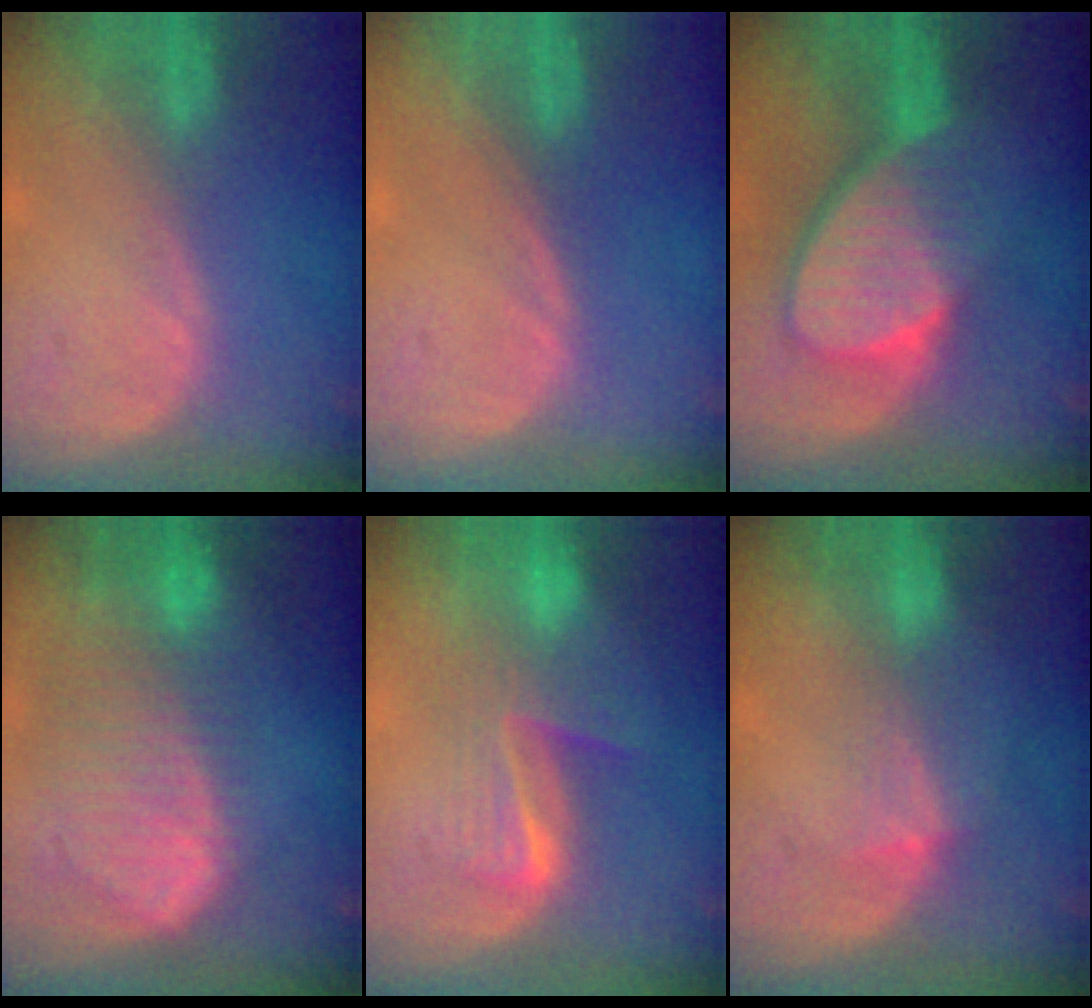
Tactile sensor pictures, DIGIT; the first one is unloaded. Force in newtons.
{"total": 0.0}
{"total": 9.2, "press": 8.2, "slide": 4.1}
{"total": 10.5, "press": 9.0, "slide": 5.3}
{"total": 6.5, "press": 6.3, "slide": 1.5}
{"total": 3.4, "press": 3.2, "slide": 1.1}